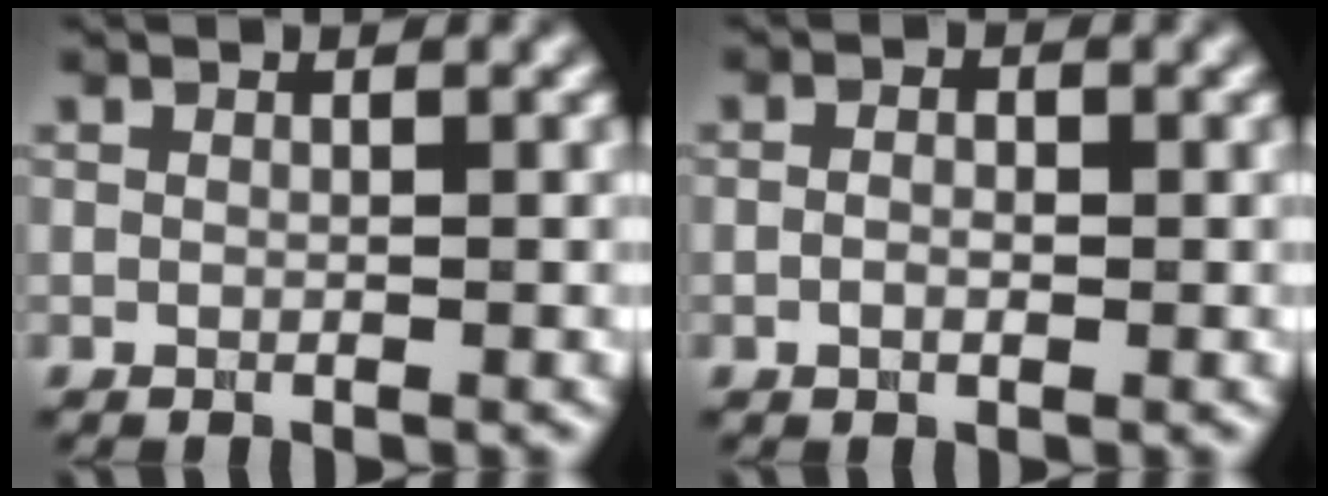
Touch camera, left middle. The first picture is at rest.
{"total": 1.4, "force": [-0.2, 0.9, 1.1], "torque": [-0.013, -0.004, -0.009]}